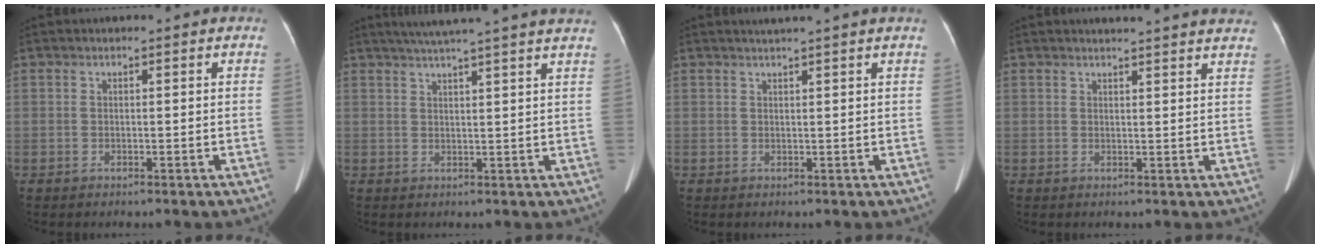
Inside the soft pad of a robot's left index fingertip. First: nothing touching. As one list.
[{"total": 15.0, "force": [13.0, -0.6, 7.4], "torque": [-0.122, 0.020, 0.163]}, {"total": 2.6, "force": [2.3, -0.8, 1.1], "torque": [-0.012, 0.010, 0.036]}, {"total": 12.9, "force": [12.2, 0.7, 4.1], "torque": [-0.047, -0.007, 0.126]}]